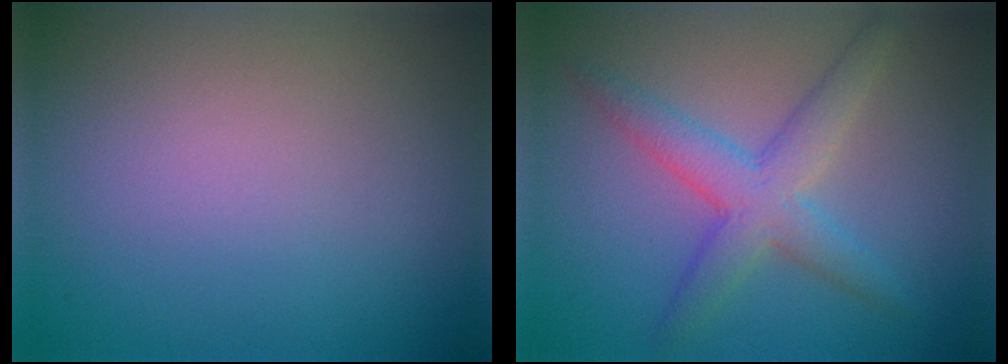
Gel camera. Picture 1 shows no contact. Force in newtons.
{"total": 4.1, "press": 4.1, "slide": 0.0}